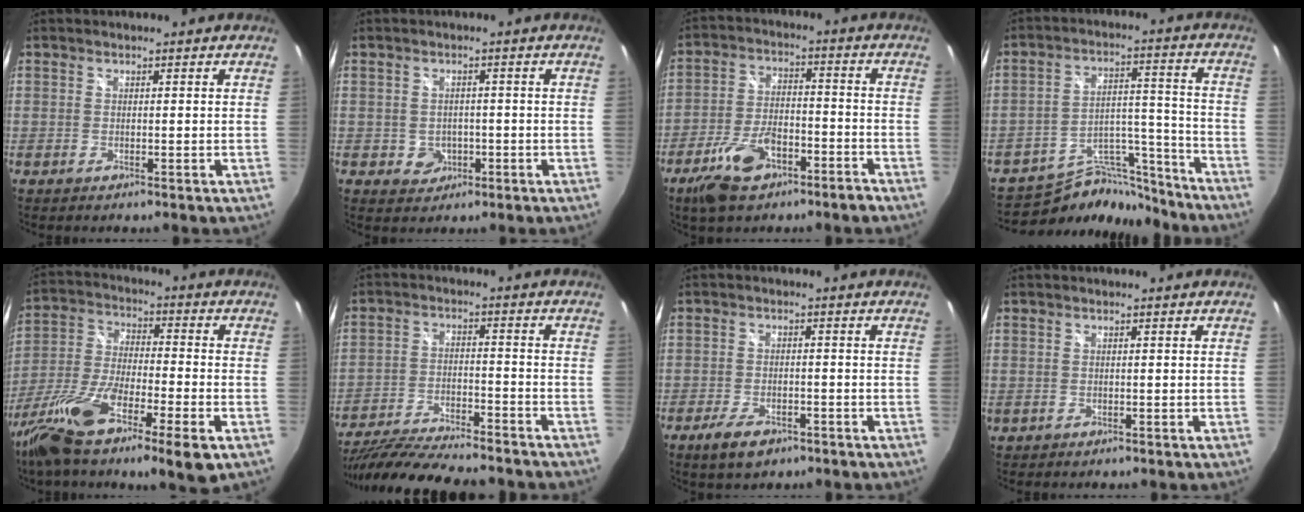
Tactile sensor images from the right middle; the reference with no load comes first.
{"total": 3.7, "force": [-0.9, 3.4, 1.0], "torque": [-0.025, 0.004, -0.004]}
{"total": 11.3, "force": [-7.4, 5.1, 6.8], "torque": [-0.152, -0.001, -0.125]}
{"total": 15.4, "force": [-13.9, 5.6, 3.5], "torque": [-0.061, 0.046, -0.204]}
{"total": 18.4, "force": [-10.7, 3.8, 14.5], "torque": [-0.292, -0.052, -0.199]}
{"total": 20.8, "force": [-18.0, 3.8, 9.8], "torque": [-0.189, -0.038, -0.280]}
{"total": 5.9, "force": [-3.8, 2.9, 3.5], "torque": [-0.083, -0.007, -0.061]}
{"total": 1.3, "force": [-0.1, 1.2, 0.6], "torque": [-0.008, 0.002, 0.001]}